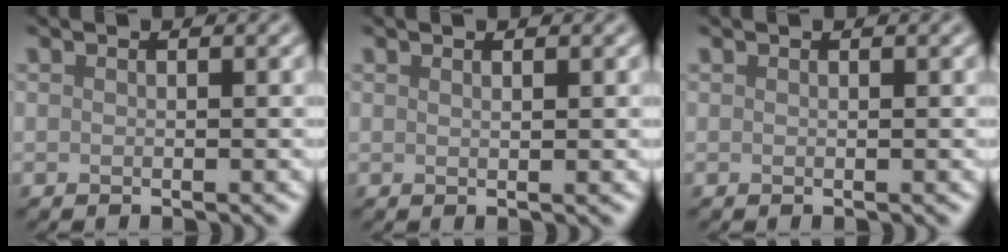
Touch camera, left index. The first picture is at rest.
{"total": 1.0, "force": [0.5, 0.3, 0.7], "torque": [-0.006, 0.001, 0.004]}
{"total": 0.0}